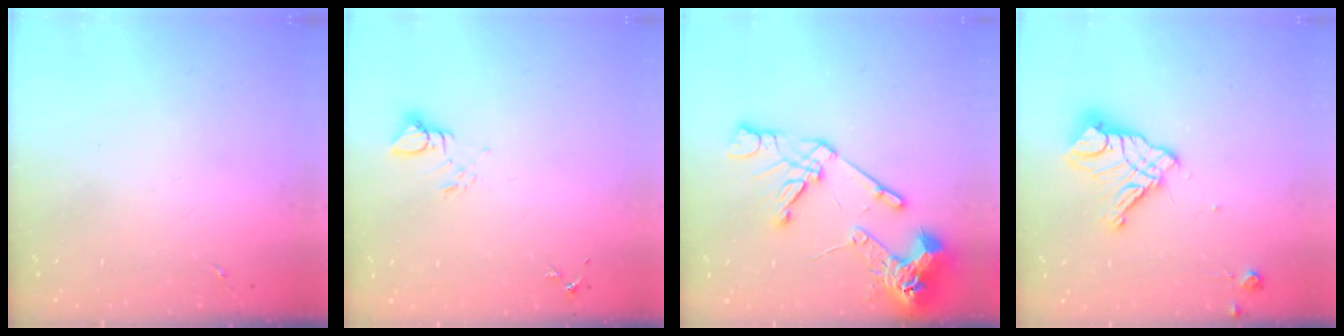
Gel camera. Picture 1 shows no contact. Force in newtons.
{"total": 3.7, "press": 3.7, "slide": 0.1}
{"total": 19.7, "press": 19.5, "slide": 2.6}
{"total": 14.6, "press": 14.5, "slide": 1.4}